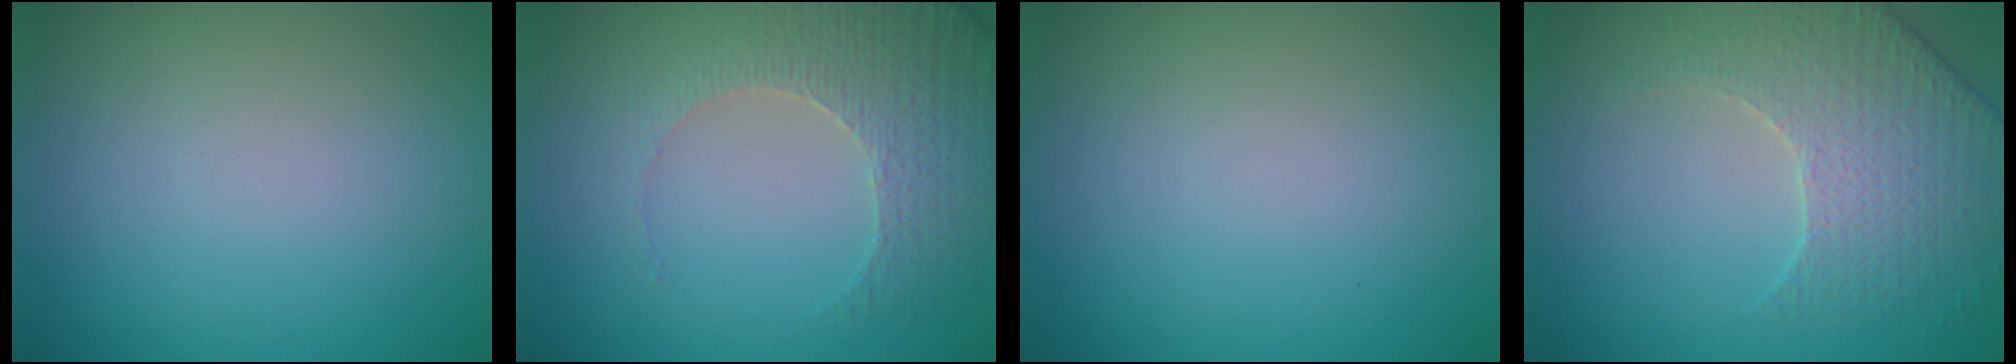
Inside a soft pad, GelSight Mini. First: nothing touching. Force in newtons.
{"total": 3.9, "press": 3.8, "slide": 1.0}
{"total": 0.0}
{"total": 3.9, "press": 3.7, "slide": 0.9}